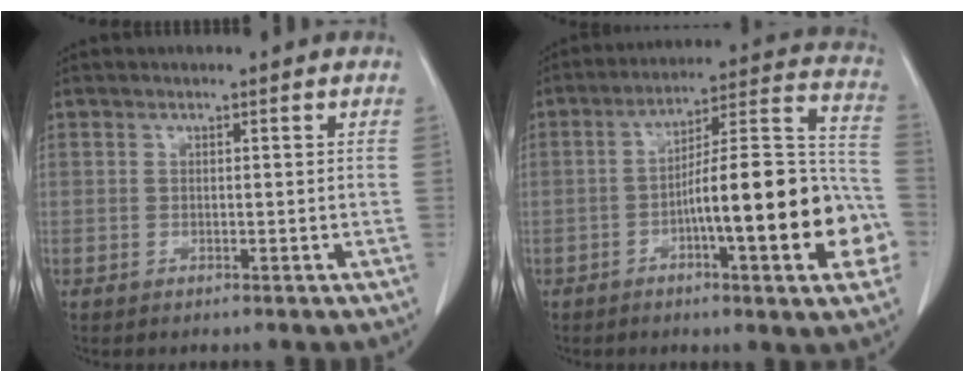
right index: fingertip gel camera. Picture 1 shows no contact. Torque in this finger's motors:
{"motor_torque": [2.14, 0.00, 0.83, 0.21]}